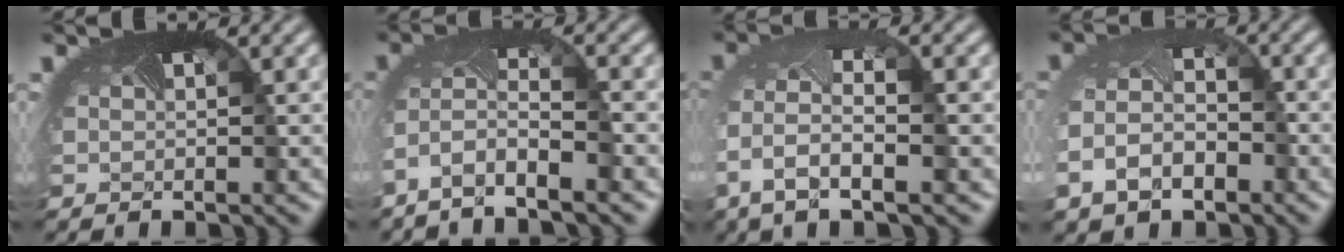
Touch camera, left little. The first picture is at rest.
{"total": 4.7, "force": [-3.5, 0.7, 3.1], "torque": [-0.073, -0.007, -0.067]}
{"total": 6.0, "force": [-2.3, 2.8, 4.8], "torque": [-0.121, -0.015, -0.040]}
{"total": 5.1, "force": [-2.6, 3.4, 2.7], "torque": [-0.068, -0.017, -0.044]}